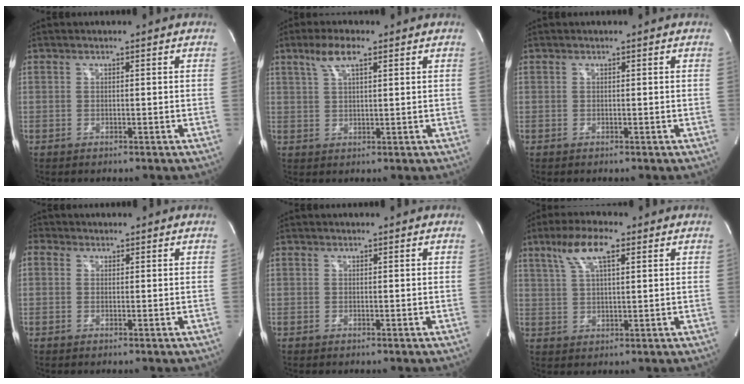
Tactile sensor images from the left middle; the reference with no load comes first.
{"total": 4.8, "force": [2.9, 1.0, 3.7], "torque": [-0.080, 0.012, 0.058]}
{"total": 0.0}
{"total": 0.8, "force": [0.1, 0.6, -0.4], "torque": [0.007, 0.001, 0.000]}
{"total": 1.7, "force": [-0.6, -1.0, -1.2], "torque": [0.028, -0.010, -0.011]}
{"total": 7.4, "force": [3.9, 1.8, 6.0], "torque": [-0.125, 0.020, 0.075]}